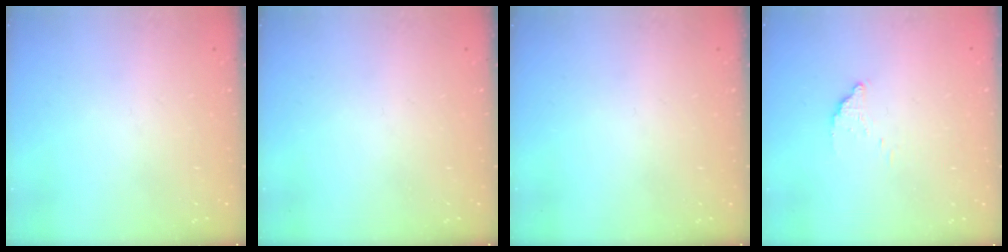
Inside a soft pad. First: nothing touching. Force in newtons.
{"total": 0.0}
{"total": 0.0}
{"total": 2.8, "press": 2.8, "slide": 0.0}